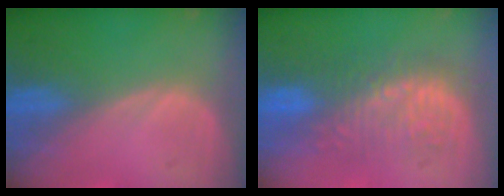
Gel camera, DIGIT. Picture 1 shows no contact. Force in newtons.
{"total": 8.9, "press": 8.7, "slide": 1.9}